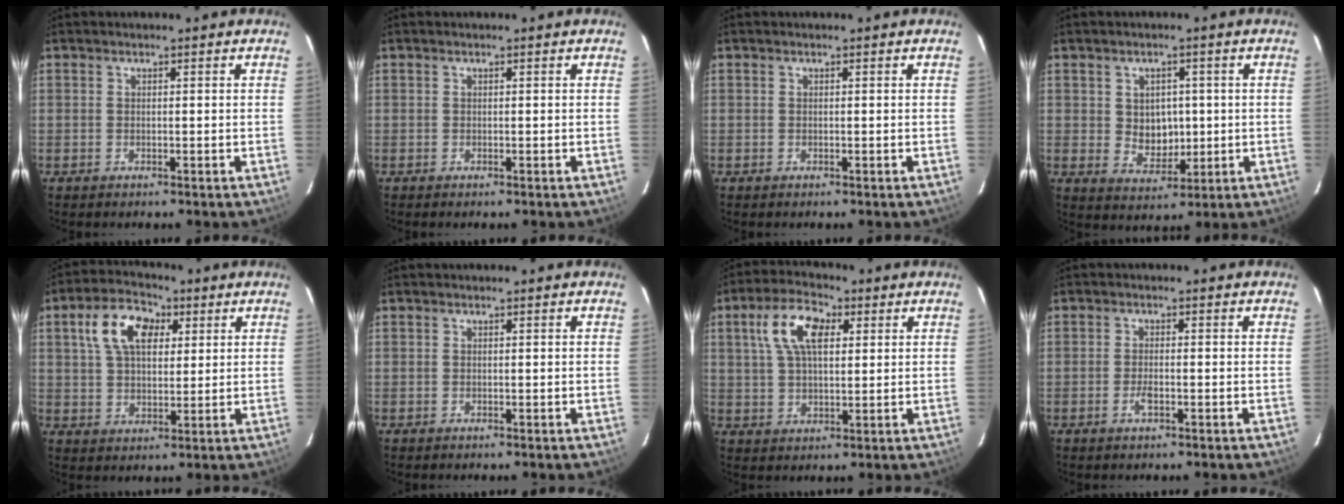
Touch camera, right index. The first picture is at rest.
{"total": 0.0}
{"total": 0.0}
{"total": 6.2, "force": [0.5, 5.0, 3.5], "torque": [-0.059, 0.003, 0.020]}
{"total": 10.9, "force": [4.1, 6.6, 7.6], "torque": [-0.149, 0.033, 0.069]}
{"total": 0.0}
{"total": 9.8, "force": [3.4, 5.0, 7.8], "torque": [-0.152, 0.026, 0.062]}
{"total": 2.3, "force": [-1.0, 0.6, 1.9], "torque": [-0.041, -0.001, -0.018]}